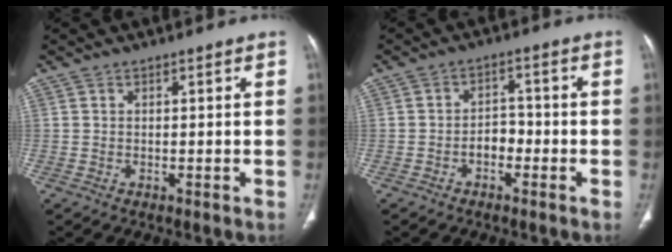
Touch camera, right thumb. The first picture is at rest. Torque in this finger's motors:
{"motor_torque": [0.43, 0.49, 0.65, -0.22, -0.02]}